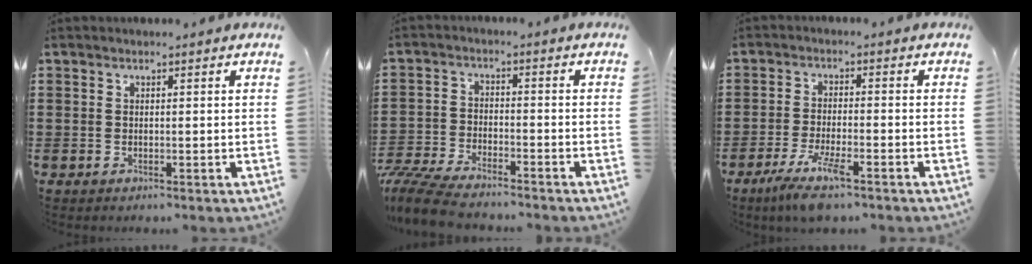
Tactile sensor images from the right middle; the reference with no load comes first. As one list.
[{"total": 6.8, "force": [-6.4, 0.9, 2.2], "torque": [-0.065, -0.003, -0.129]}, {"total": 6.2, "force": [-4.2, 0.8, 4.5], "torque": [-0.105, -0.021, -0.081]}]